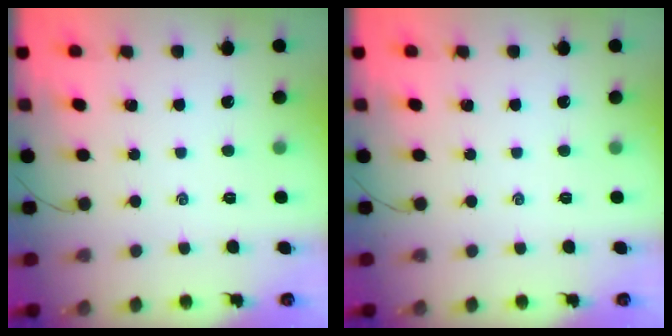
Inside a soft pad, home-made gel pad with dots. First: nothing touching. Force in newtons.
{"total": 0.0}